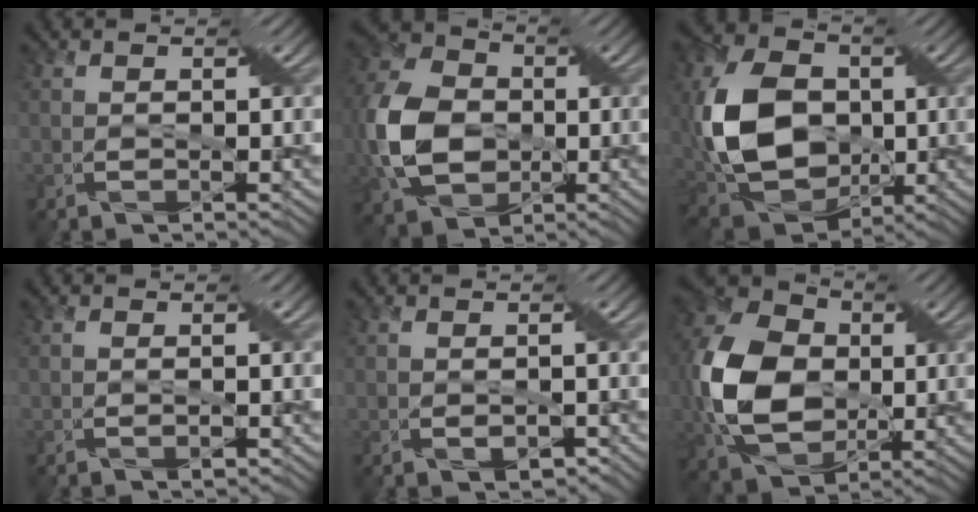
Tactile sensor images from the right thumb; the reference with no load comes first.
{"total": 11.1, "force": [-1.8, 8.3, 7.2], "torque": [-0.200, 0.005, -0.042]}
{"total": 13.2, "force": [-0.1, 9.5, 9.2], "torque": [-0.228, -0.004, 0.000]}
{"total": 1.2, "force": [-0.7, 0.1, 1.0], "torque": [-0.021, -0.010, -0.007]}
{"total": 2.0, "force": [-1.1, 1.3, 1.2], "torque": [-0.025, -0.009, -0.011]}
{"total": 12.9, "force": [-0.9, 9.2, 9.0], "torque": [-0.238, 0.007, -0.019]}